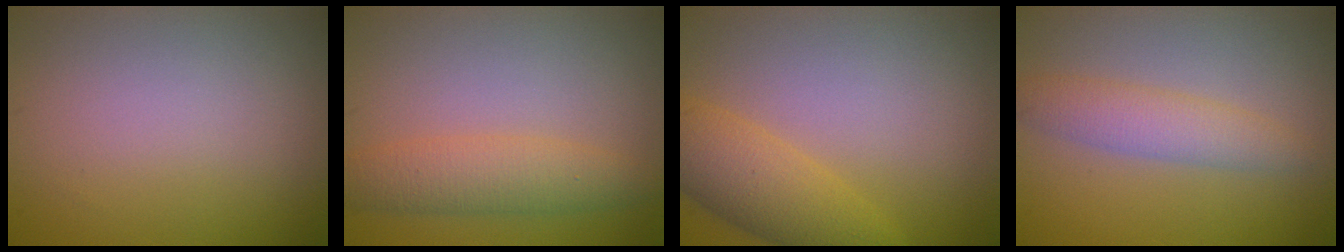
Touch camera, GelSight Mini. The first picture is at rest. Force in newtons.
{"total": 3.6, "press": 3.6, "slide": 0.2}
{"total": 4.7, "press": 4.7, "slide": 0.2}
{"total": 3.0, "press": 3.0, "slide": 0.1}